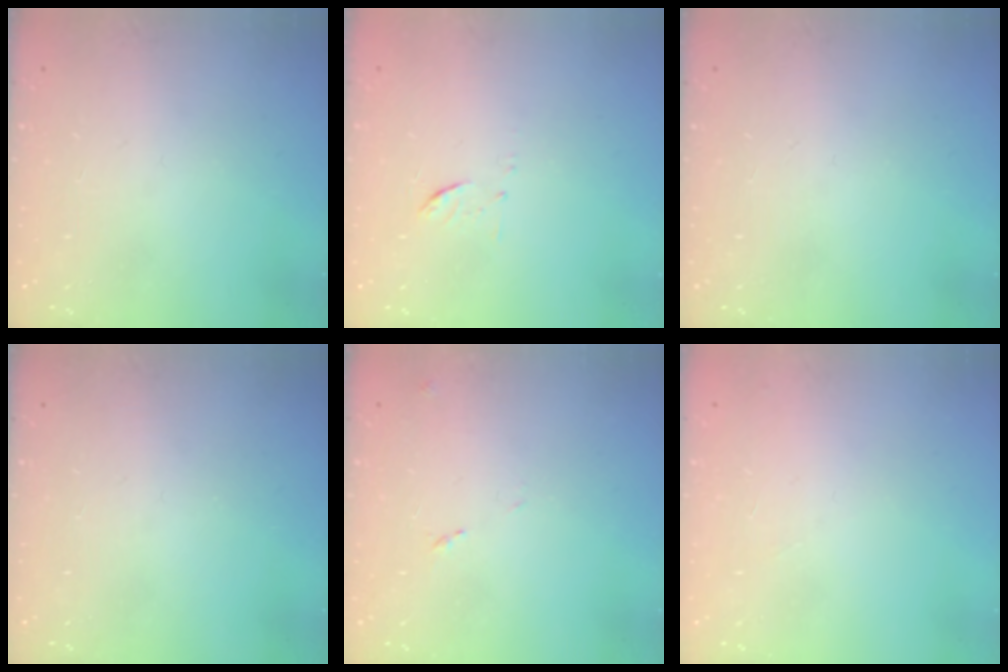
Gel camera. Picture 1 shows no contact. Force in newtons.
{"total": 6.0, "press": 6.0, "slide": 0.4}
{"total": 0.0}
{"total": 0.0}
{"total": 8.1, "press": 8.1, "slide": 0.6}
{"total": 4.9, "press": 4.8, "slide": 0.5}